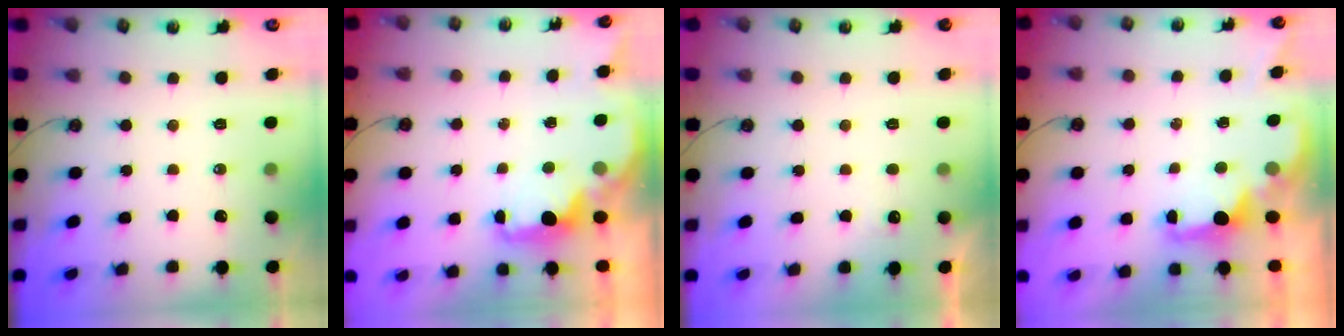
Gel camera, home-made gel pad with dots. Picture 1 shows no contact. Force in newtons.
{"total": 2.2, "press": 2.1, "slide": 0.6}
{"total": 1.2, "press": 0.9, "slide": 0.8}
{"total": 1.9, "press": 1.7, "slide": 0.7}